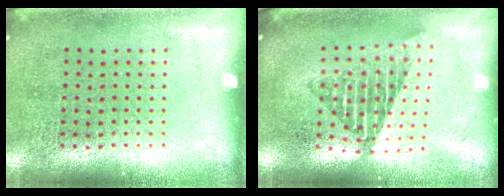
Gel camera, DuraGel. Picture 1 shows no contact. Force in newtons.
{"total": 1.6, "press": 1.4, "slide": 0.9}